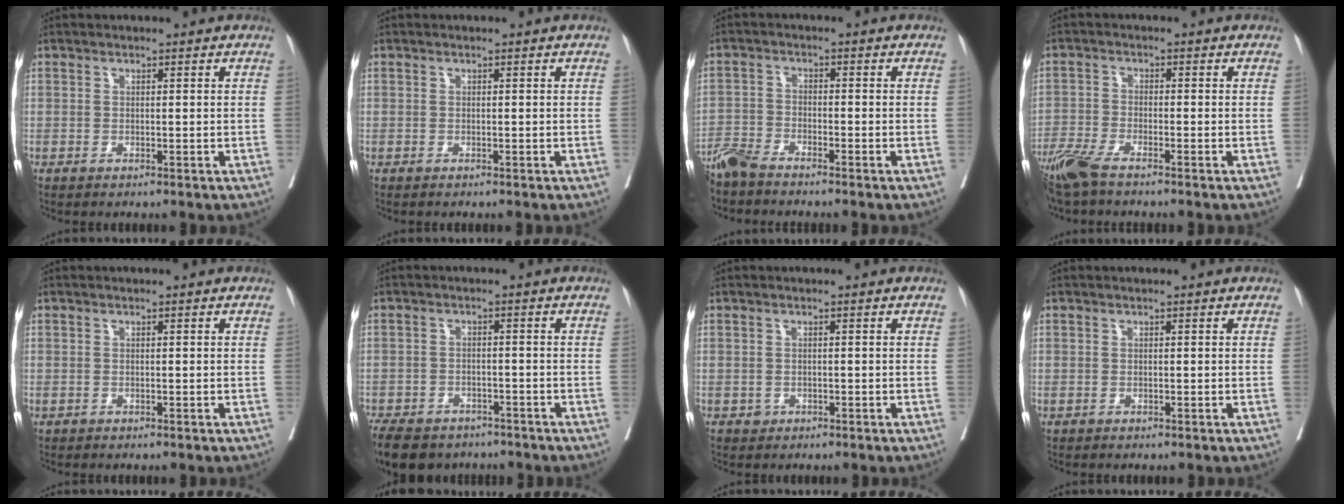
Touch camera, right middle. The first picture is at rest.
{"total": 0.0}
{"total": 4.5, "force": [-4.2, 0.4, 1.6], "torque": [-0.025, -0.015, -0.087]}
{"total": 6.2, "force": [-5.0, 0.7, 3.6], "torque": [-0.074, -0.017, -0.099]}
{"total": 0.0}
{"total": 12.9, "force": [-10.1, 6.3, 5.0], "torque": [-0.109, -0.010, -0.138]}
{"total": 0.8, "force": [-0.3, 0.8, 0.2], "torque": [-0.001, 0.002, -0.001]}
{"total": 0.0}